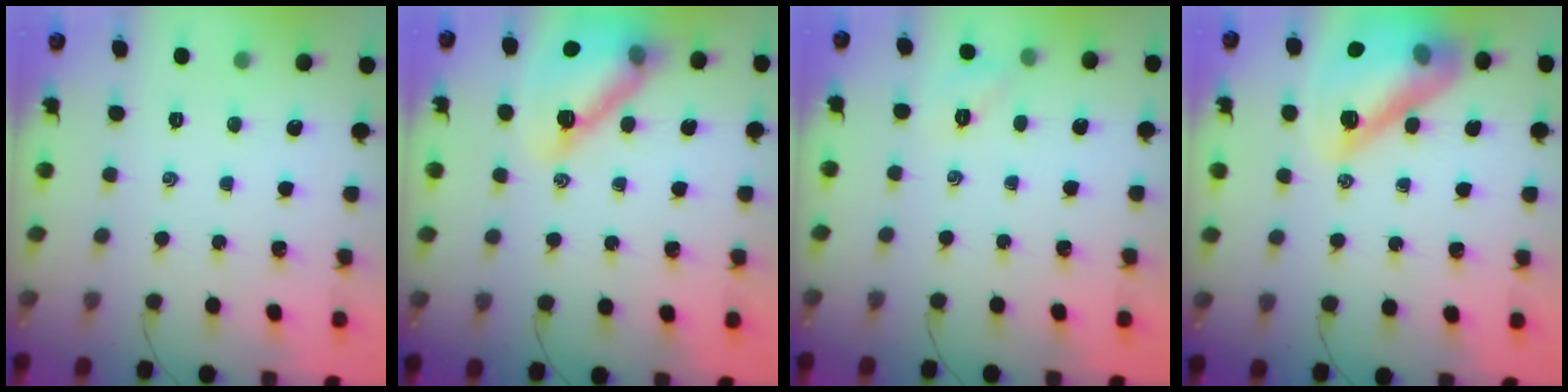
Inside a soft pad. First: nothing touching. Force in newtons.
{"total": 17.9, "press": 17.7, "slide": 2.6}
{"total": 3.2, "press": 3.2, "slide": 0.3}
{"total": 19.9, "press": 19.8, "slide": 2.7}